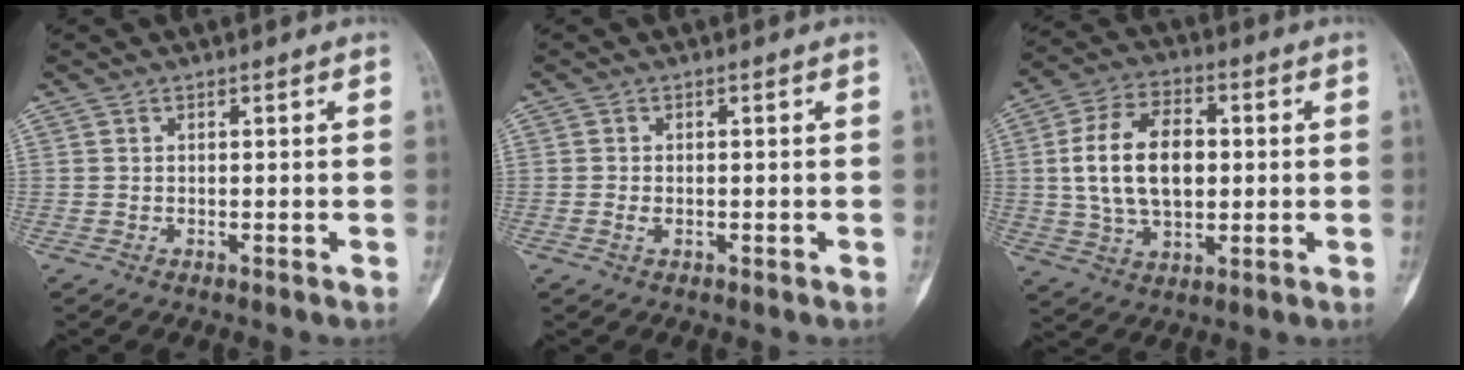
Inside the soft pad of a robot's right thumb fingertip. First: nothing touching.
{"total": 1.2, "force": [-0.4, 0.9, 0.8], "torque": [-0.016, 0.003, -0.009]}
{"total": 14.9, "force": [1.2, 9.1, 11.7], "torque": [-0.195, 0.007, 0.020]}